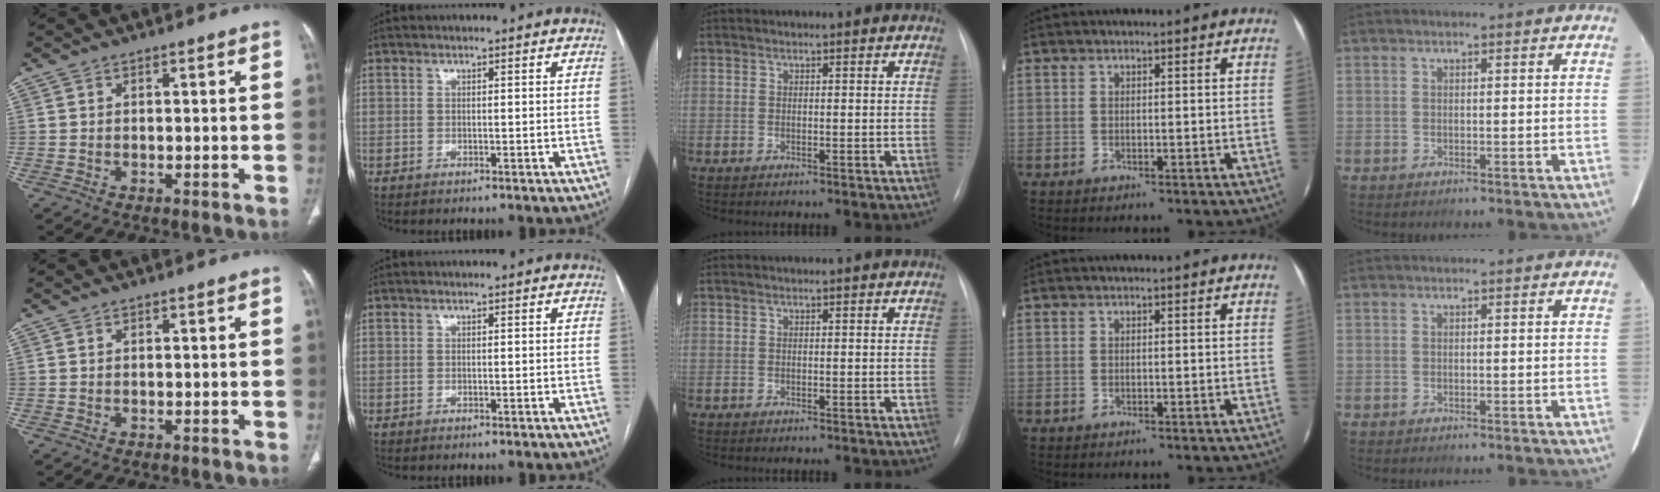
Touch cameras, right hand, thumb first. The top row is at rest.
{}